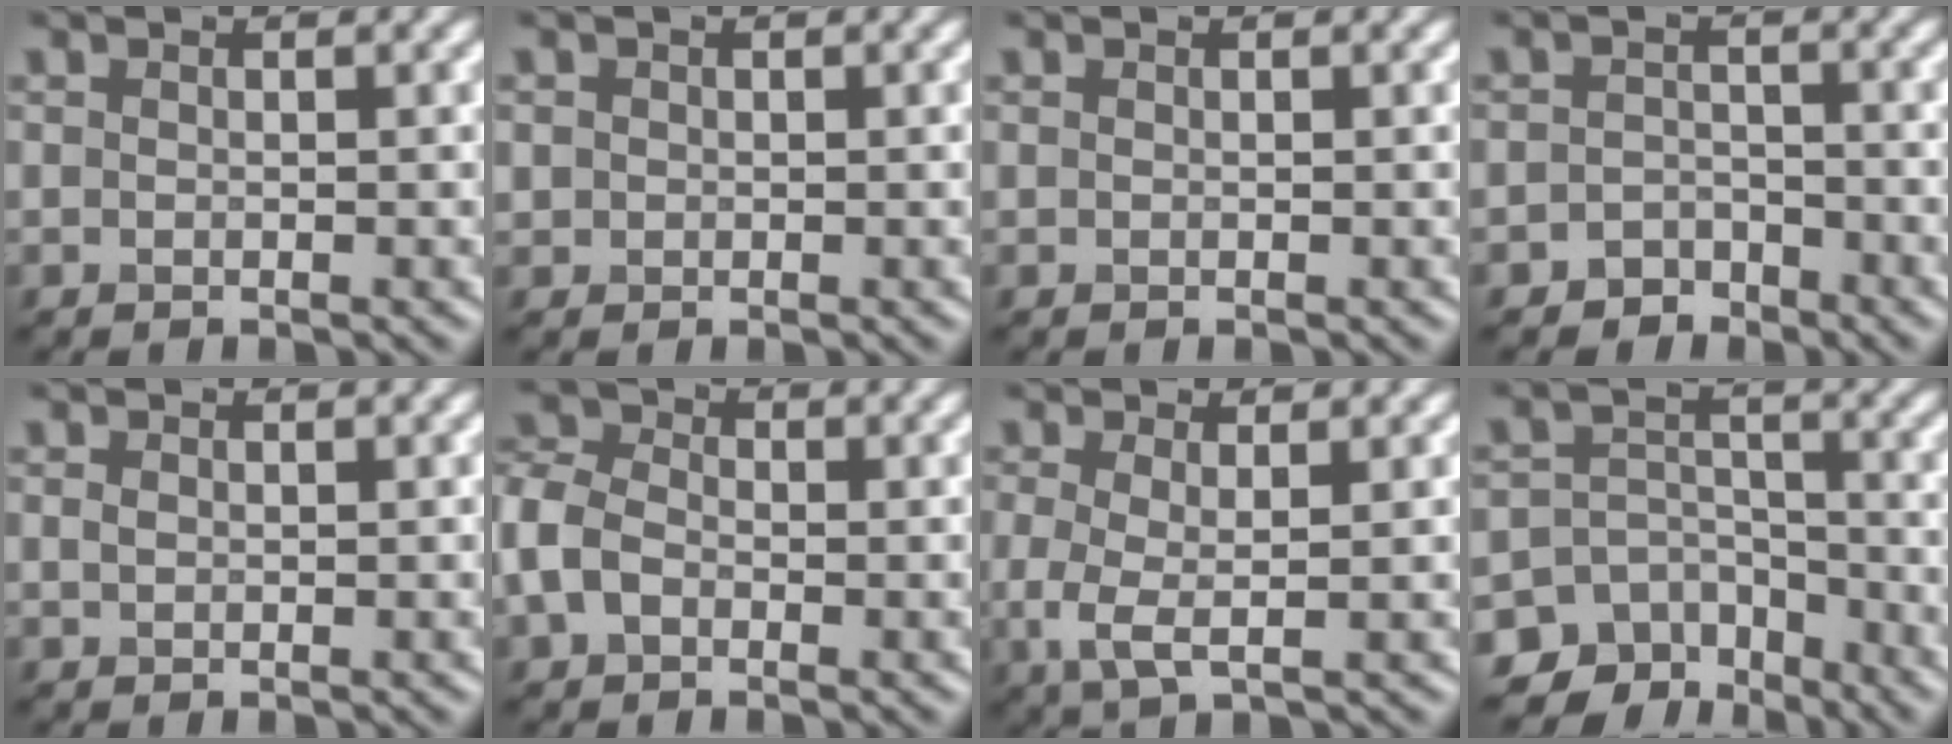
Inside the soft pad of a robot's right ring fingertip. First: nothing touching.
{"total": 0.9, "force": [0.2, 0.8, 0.0], "torque": [0.008, -0.003, 0.001]}
{"total": 0.0}
{"total": 1.9, "force": [-1.5, 1.2, 0.1], "torque": [0.006, 0.009, -0.031]}
{"total": 0.6, "force": [0.3, 0.4, 0.3], "torque": [-0.006, -0.002, 0.005]}
{"total": 4.3, "force": [-1.0, 3.2, 2.7], "torque": [-0.066, 0.009, -0.038]}
{"total": 2.7, "force": [0.1, 0.8, 2.6], "torque": [-0.060, -0.007, -0.001]}
{"total": 8.2, "force": [-6.2, 5.2, 1.5], "torque": [-0.007, 0.004, -0.101]}